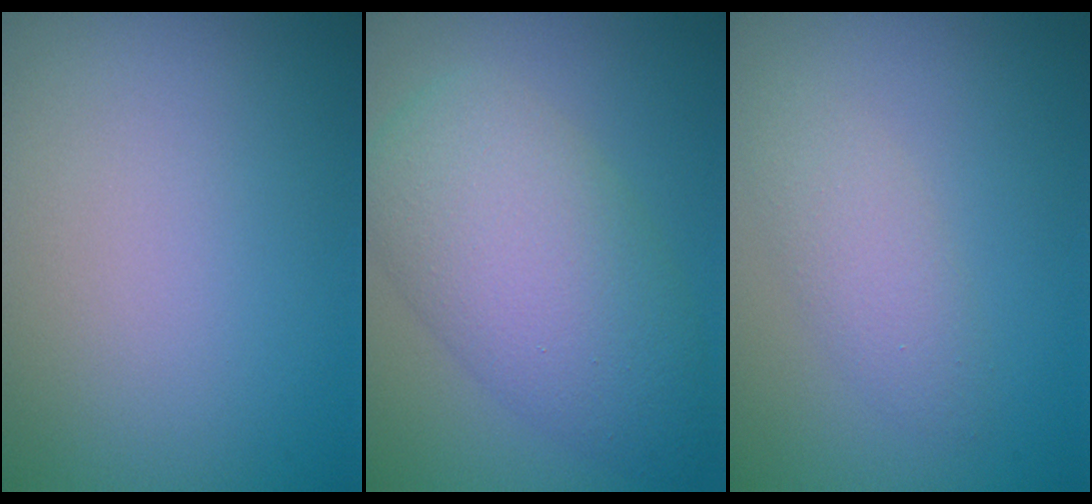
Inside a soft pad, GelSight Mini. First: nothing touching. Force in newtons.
{"total": 7.8, "press": 7.7, "slide": 0.3}
{"total": 2.2, "press": 2.2, "slide": 0.2}